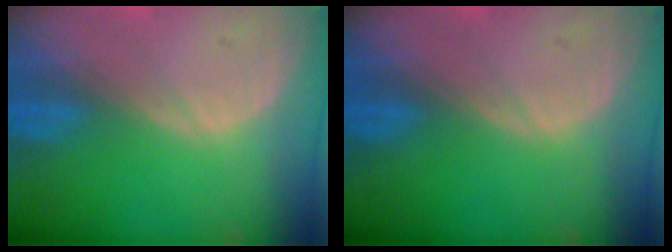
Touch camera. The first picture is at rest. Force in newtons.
{"total": 0.0}